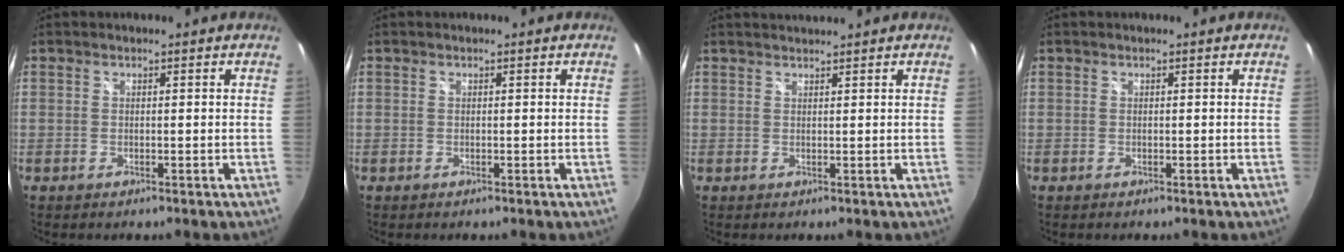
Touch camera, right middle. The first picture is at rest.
{"total": 0.0}
{"total": 1.8, "force": [1.8, -0.5, 0.2], "torque": [-0.005, 0.000, 0.030]}
{"total": 0.0}